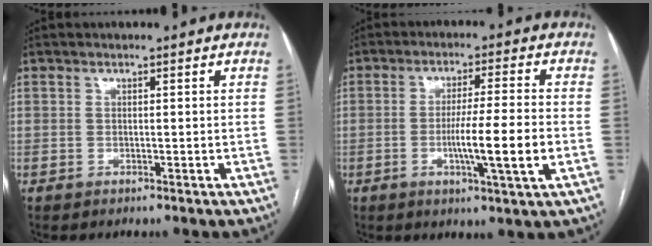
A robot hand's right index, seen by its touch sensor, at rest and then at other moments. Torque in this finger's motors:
{"motor_torque": [1.90, 0.24, 0.64, 0.13]}